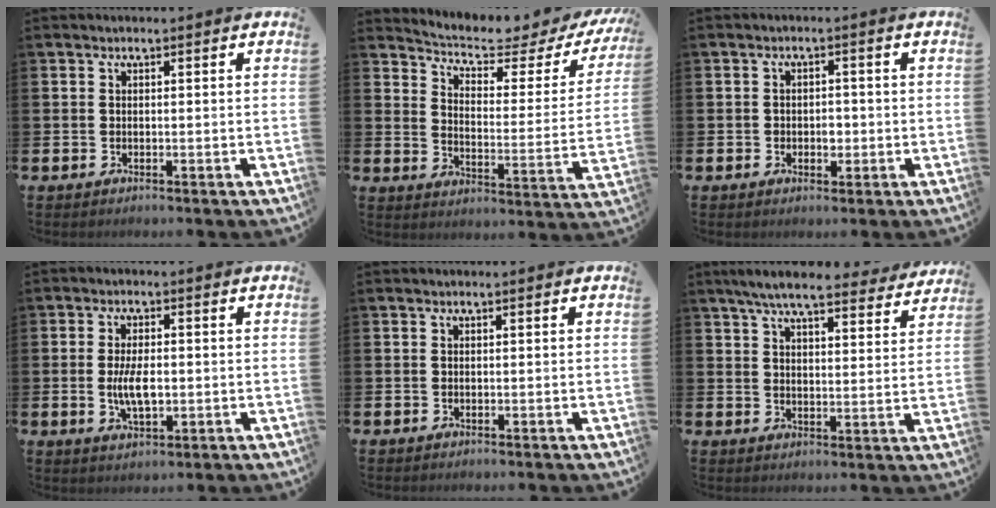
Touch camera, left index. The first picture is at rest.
{"total": 4.7, "force": [4.2, 1.0, 1.9], "torque": [-0.068, -0.035, 0.063]}
{"total": 1.8, "force": [-0.3, 1.4, 1.1], "torque": [-0.004, 0.000, -0.011]}
{"total": 4.9, "force": [-0.3, 2.3, 4.3], "torque": [-0.080, -0.002, -0.009]}
{"total": 0.0}
{"total": 7.2, "force": [6.6, 1.0, 2.9], "torque": [-0.064, -0.032, 0.113]}